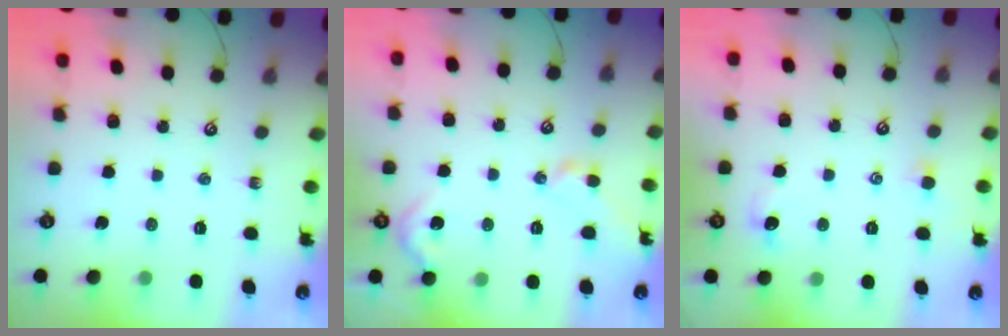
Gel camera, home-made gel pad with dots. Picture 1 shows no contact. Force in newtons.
{"total": 4.7, "press": 4.6, "slide": 0.8}
{"total": 0.9, "press": 0.7, "slide": 0.6}